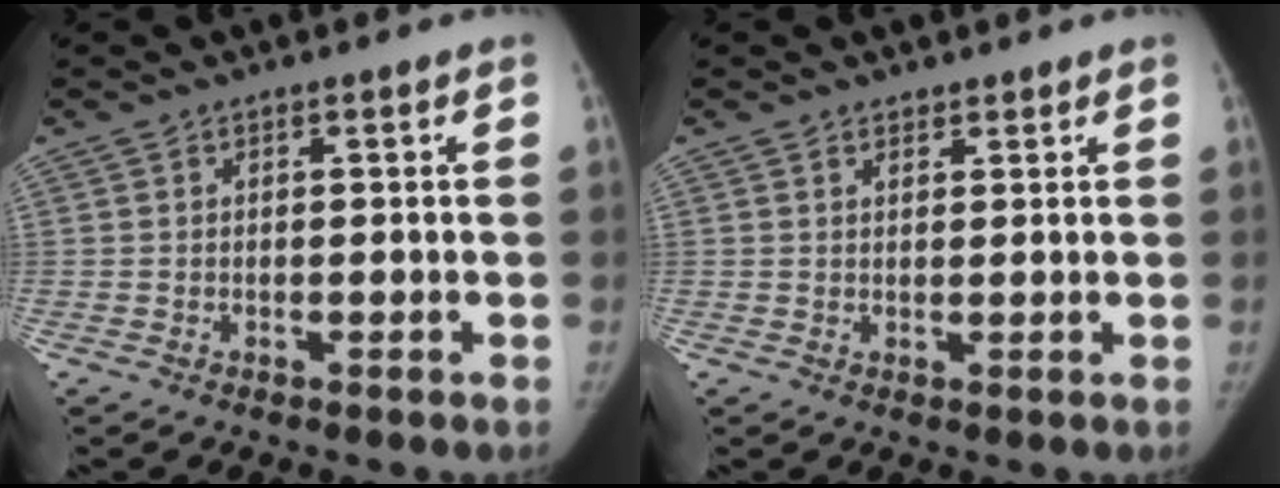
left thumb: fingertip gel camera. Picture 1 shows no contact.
{"total": 1.6, "force": [1.3, 0.9, 0.3], "torque": [0.007, -0.009, 0.019]}